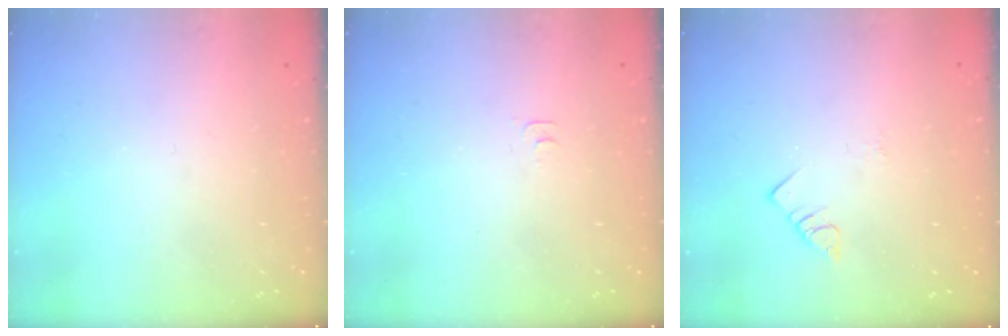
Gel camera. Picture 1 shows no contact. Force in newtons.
{"total": 5.4, "press": 5.4, "slide": 0.8}
{"total": 1.8, "press": 1.8, "slide": 0.3}